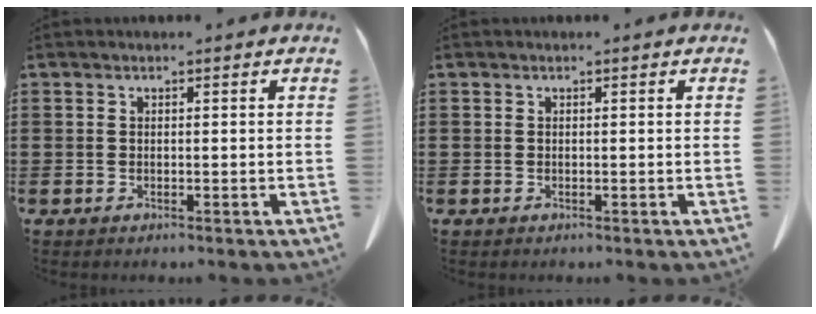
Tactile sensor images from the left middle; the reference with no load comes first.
{"total": 0.0}